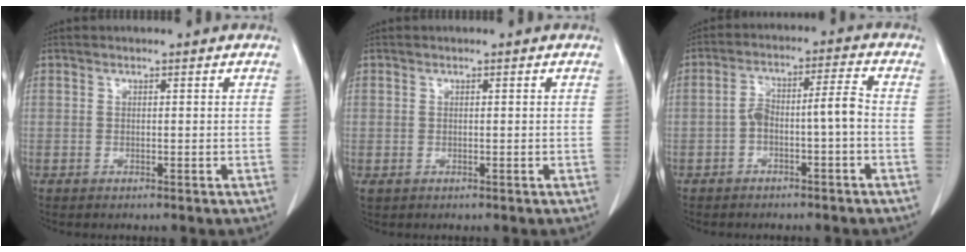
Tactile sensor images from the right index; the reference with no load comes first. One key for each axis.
{"total": 1.3, "fx": -0.1, "fy": 1.2, "fz": 0.5, "tx": -0.018, "ty": 0.004, "tz": 0.004}
{"total": 6.3, "fx": -1.9, "fy": 1.4, "fz": 5.8, "tx": -0.110, "ty": 0.037, "tz": -0.028}